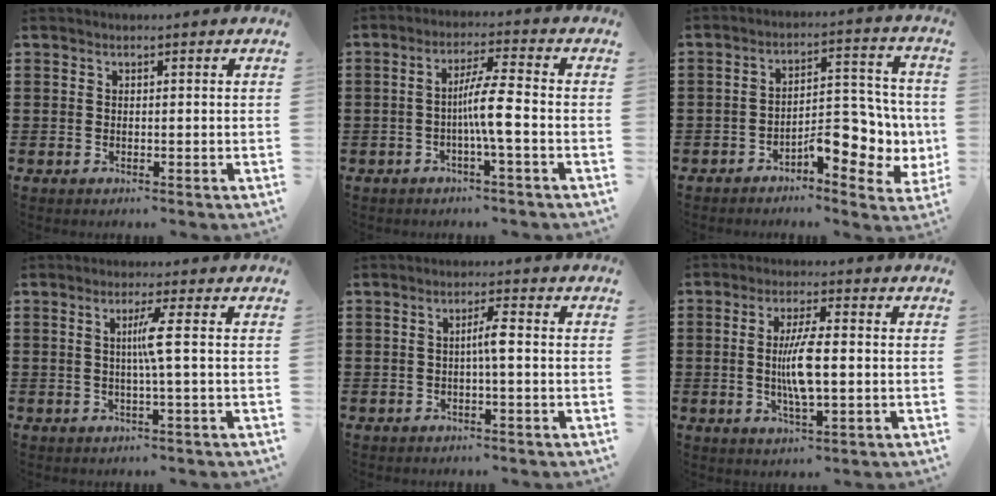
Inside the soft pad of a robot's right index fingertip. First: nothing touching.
{"total": 6.0, "force": [-1.4, 0.0, 5.8], "torque": [-0.102, 0.001, -0.031]}
{"total": 8.3, "force": [-3.1, 4.1, 6.5], "torque": [-0.075, -0.001, -0.056]}
{"total": 3.7, "force": [0.1, -0.8, 3.6], "torque": [-0.068, -0.009, -0.005]}
{"total": 3.1, "force": [-0.3, 0.1, 3.0], "torque": [-0.058, 0.000, -0.009]}
{"total": 6.7, "force": [-0.3, 1.5, 6.6], "torque": [-0.136, -0.005, -0.013]}